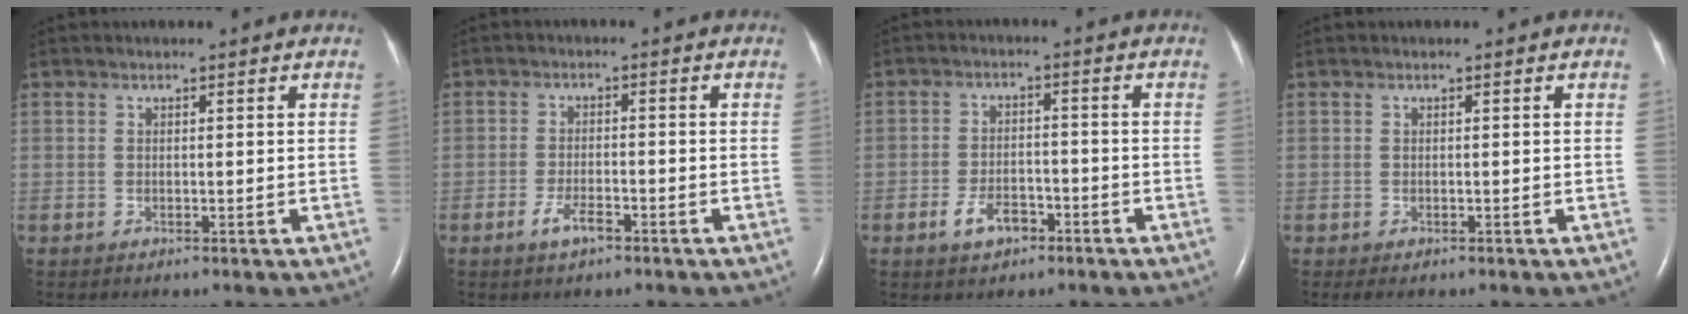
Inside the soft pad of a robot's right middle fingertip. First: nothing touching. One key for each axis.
{"total": 3.3, "fx": -2.1, "fy": 1.0, "fz": 2.4, "tx": -0.052, "ty": 0.000, "tz": -0.039}
{"total": 4.7, "fx": -2.7, "fy": 2.6, "fz": 2.9, "tx": -0.057, "ty": 0.004, "tz": -0.045}
{"total": 1.2, "fx": -0.8, "fy": 0.6, "fz": 0.7, "tx": -0.013, "ty": -0.001, "tz": -0.006}